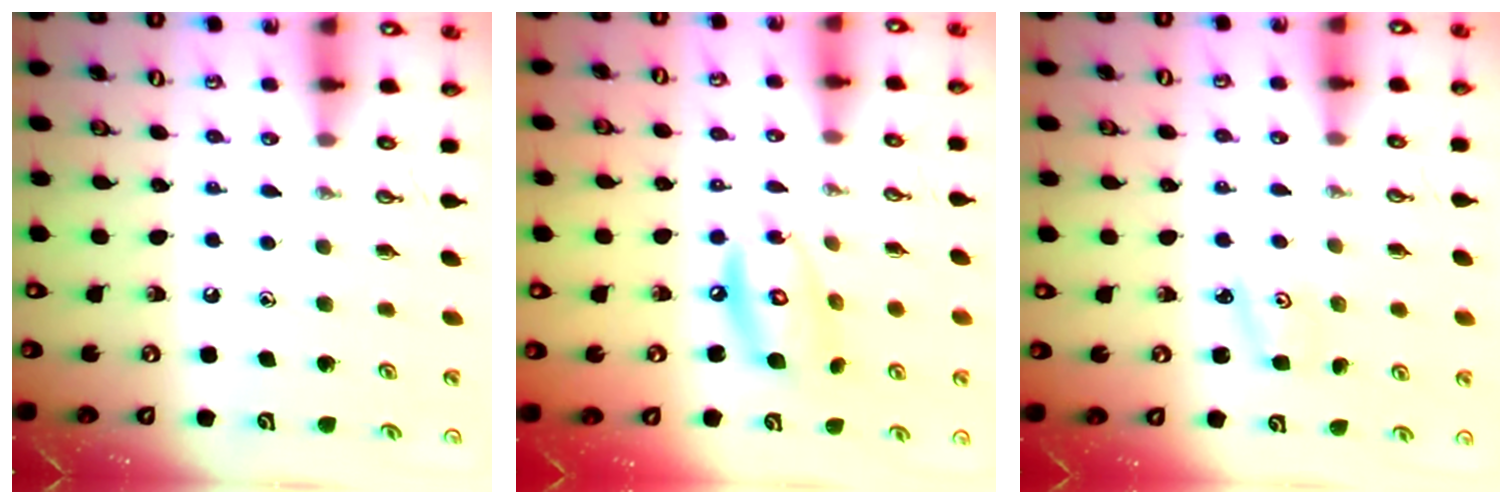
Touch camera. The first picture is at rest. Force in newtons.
{"total": 11.0, "press": 11.0, "slide": 0.7}
{"total": 2.7, "press": 2.6, "slide": 0.4}